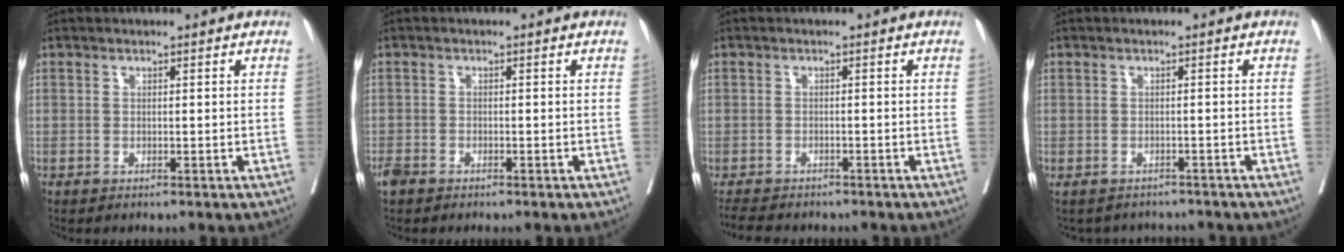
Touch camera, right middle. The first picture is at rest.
{"total": 1.8, "force": [-1.6, 0.4, 0.7], "torque": [-0.018, -0.002, -0.030]}
{"total": 6.2, "force": [-5.3, 2.4, 2.1], "torque": [-0.033, -0.010, -0.077]}
{"total": 4.2, "force": [-4.0, 1.4, -0.4], "torque": [0.006, 0.007, -0.047]}